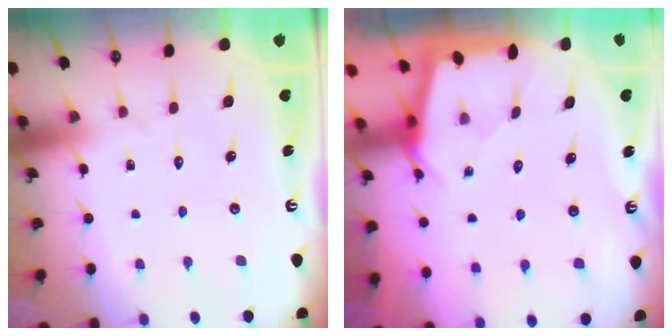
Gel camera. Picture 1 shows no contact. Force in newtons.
{"total": 2.3, "press": 2.3, "slide": 0.3}